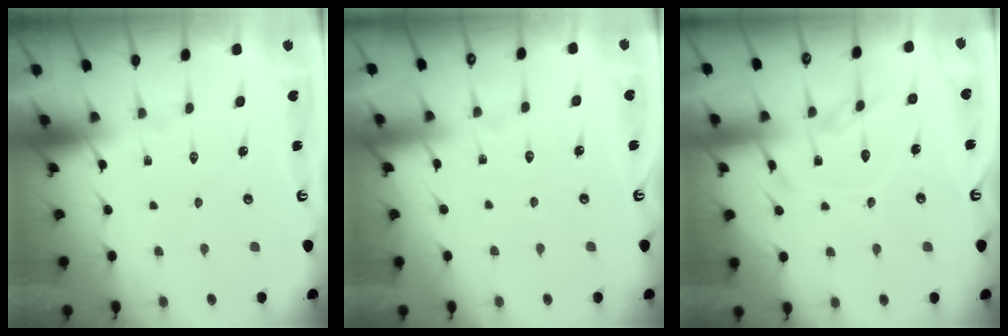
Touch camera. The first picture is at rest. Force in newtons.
{"total": 2.9, "press": 2.9, "slide": 0.3}
{"total": 12.1, "press": 12.0, "slide": 0.4}